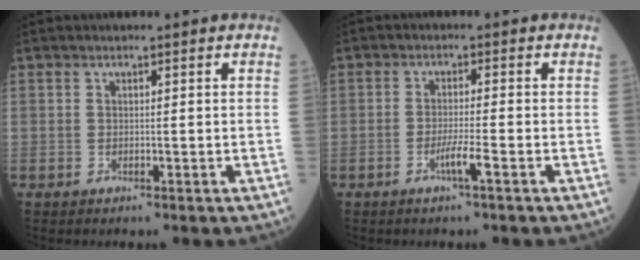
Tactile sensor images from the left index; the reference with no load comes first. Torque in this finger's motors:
{"motor_torque": [-0.10, -0.09, 0.06, 0.02]}